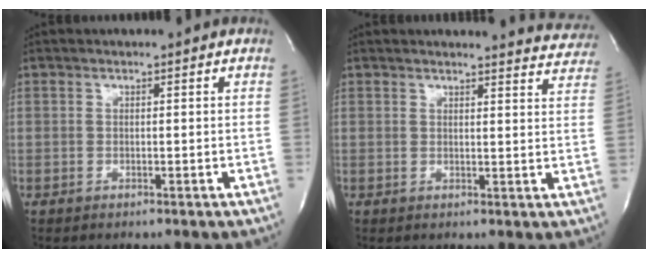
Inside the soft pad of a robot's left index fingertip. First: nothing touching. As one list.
[{"total": 9.5, "force": [9.4, 1.1, 0.9], "torque": [0.009, -0.044, 0.077]}]